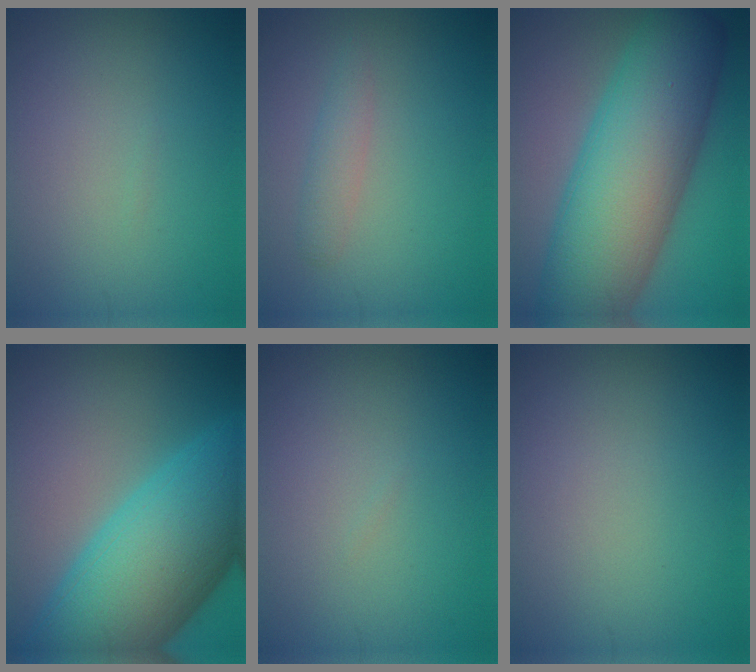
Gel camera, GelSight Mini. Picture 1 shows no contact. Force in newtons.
{"total": 1.6, "press": 1.6, "slide": 0.0}
{"total": 13.8, "press": 13.8, "slide": 0.2}
{"total": 15.0, "press": 15.0, "slide": 0.4}
{"total": 0.0}
{"total": 0.0}